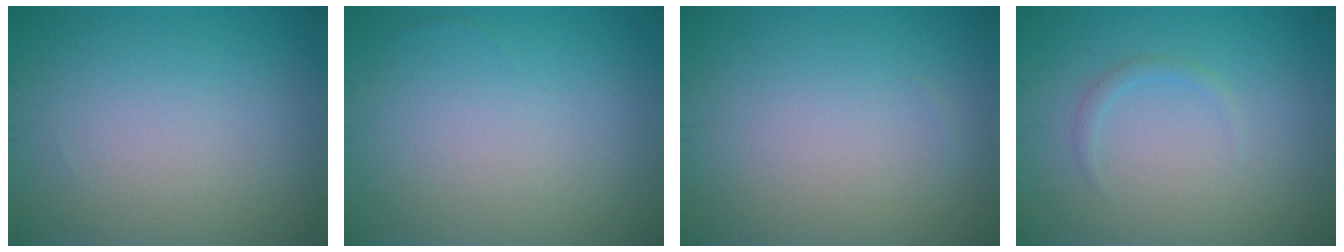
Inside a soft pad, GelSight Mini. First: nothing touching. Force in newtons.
{"total": 0.0}
{"total": 0.0}
{"total": 0.9, "press": 0.9, "slide": 0.1}